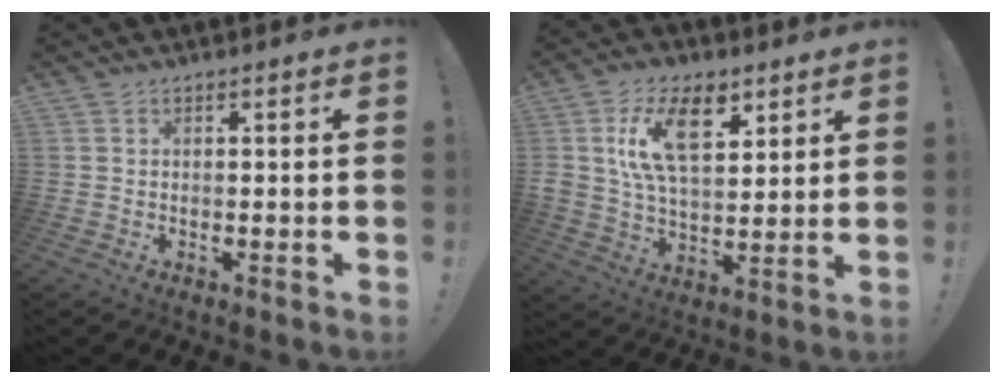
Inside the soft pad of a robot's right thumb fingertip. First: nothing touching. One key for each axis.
{"total": 15.9, "fx": 7.0, "fy": 8.6, "fz": 11.3, "tx": -0.201, "ty": -0.021, "tz": 0.122}